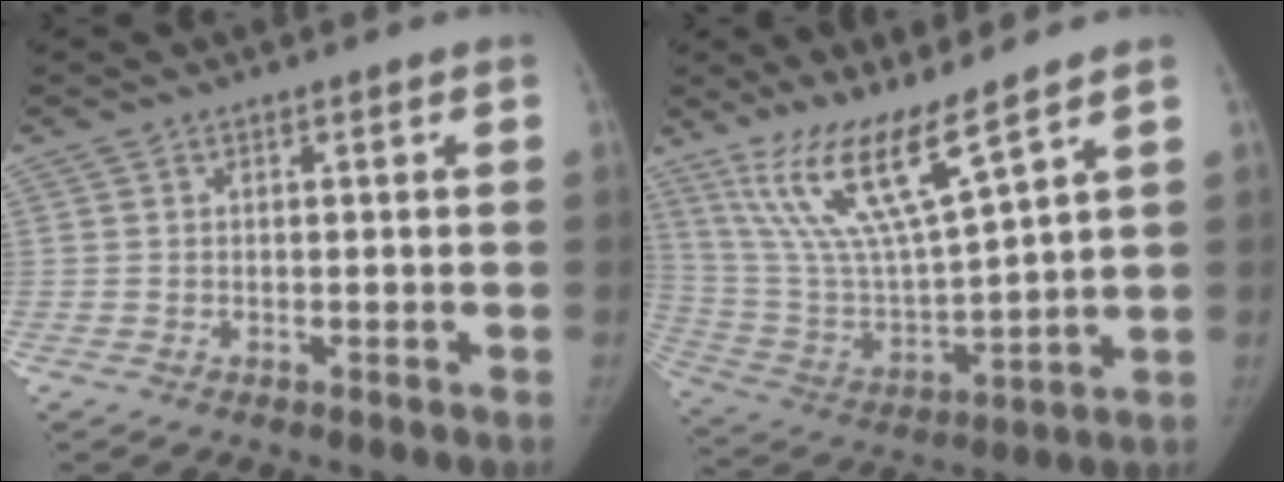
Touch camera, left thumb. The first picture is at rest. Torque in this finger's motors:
{"motor_torque": [0.12, 0.16, 1.51, -1.26, 0.15]}